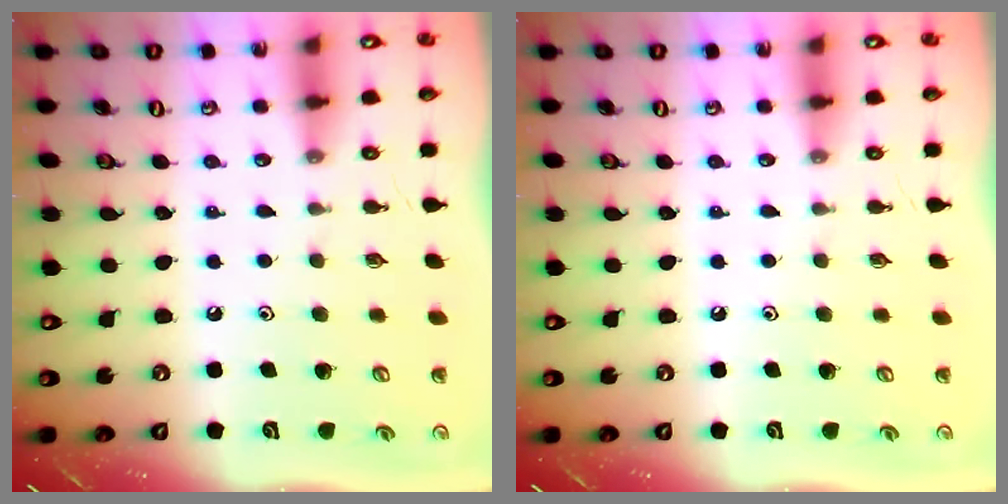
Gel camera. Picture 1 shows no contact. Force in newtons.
{"total": 0.0}